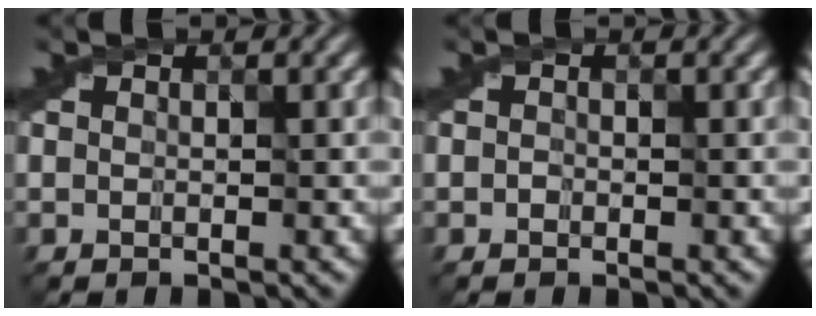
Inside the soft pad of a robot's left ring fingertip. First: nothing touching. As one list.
[{"total": 0.0}]